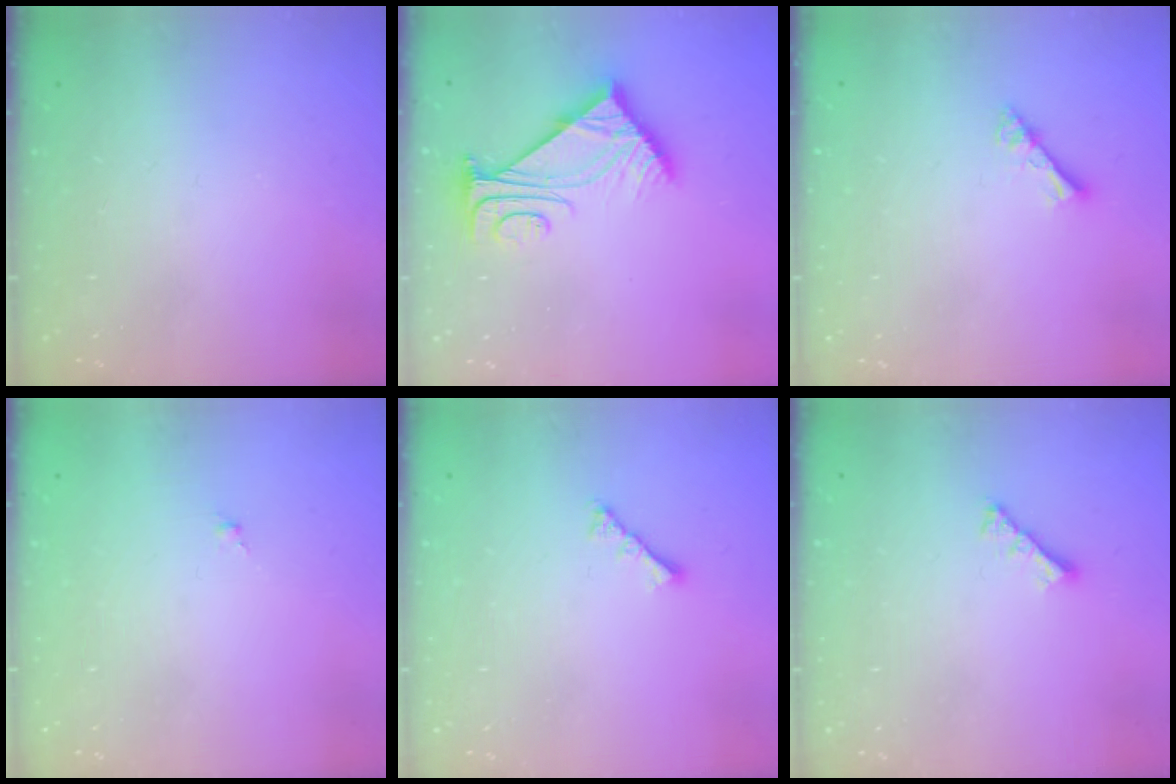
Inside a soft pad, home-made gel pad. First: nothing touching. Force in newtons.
{"total": 7.8, "press": 7.7, "slide": 0.9}
{"total": 2.8, "press": 2.8, "slide": 0.2}
{"total": 0.0}
{"total": 2.9, "press": 2.8, "slide": 0.5}
{"total": 3.6, "press": 3.5, "slide": 0.7}